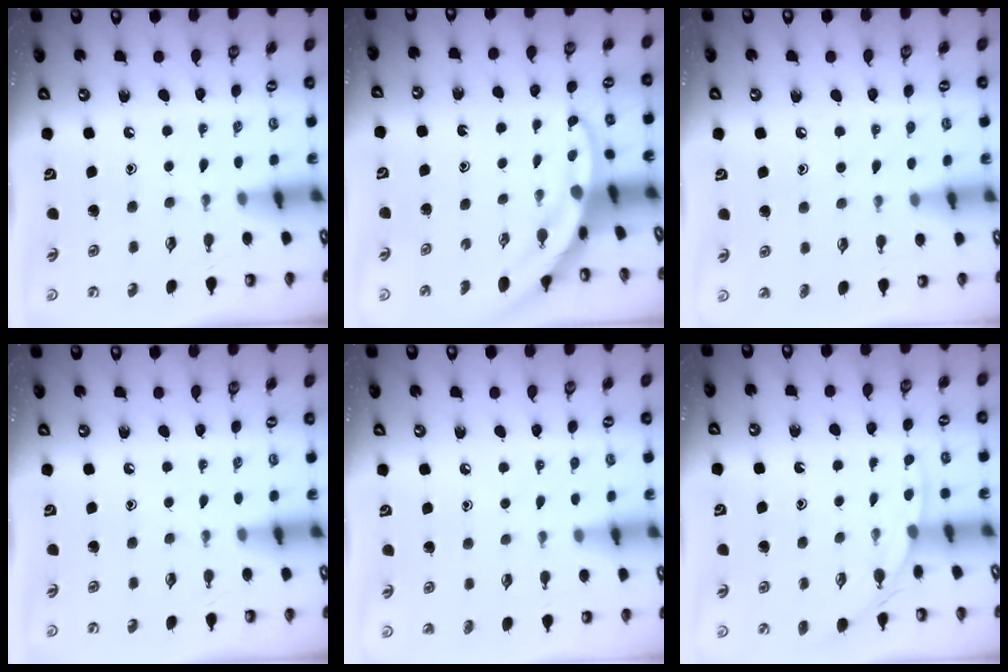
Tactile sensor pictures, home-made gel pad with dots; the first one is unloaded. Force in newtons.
{"total": 3.2, "press": 3.2, "slide": 0.3}
{"total": 5.8, "press": 5.8, "slide": 0.6}
{"total": 0.0}
{"total": 6.2, "press": 6.1, "slide": 0.6}
{"total": 2.9, "press": 2.9, "slide": 0.4}